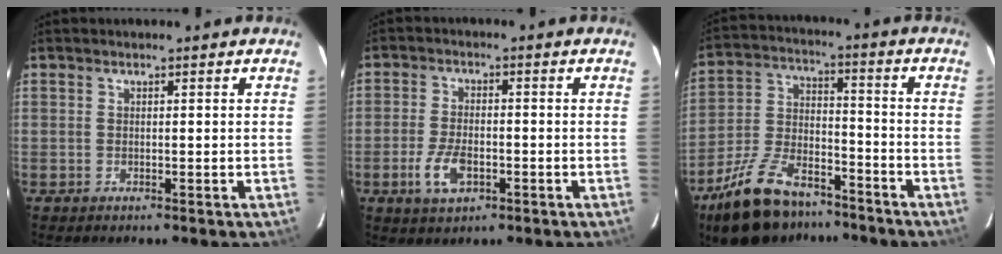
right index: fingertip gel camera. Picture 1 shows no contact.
{"total": 6.9, "force": [-2.7, 3.5, 5.3], "torque": [-0.118, -0.007, -0.047]}
{"total": 19.0, "force": [-13.7, 8.6, 9.9], "torque": [-0.209, 0.000, -0.230]}